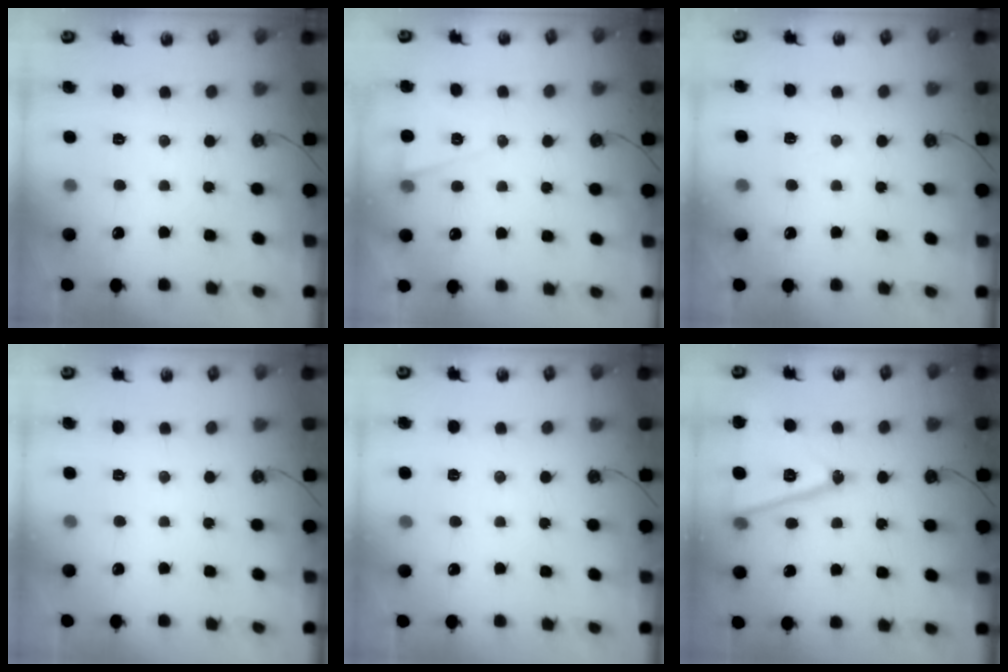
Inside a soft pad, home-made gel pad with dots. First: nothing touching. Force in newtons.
{"total": 5.5, "press": 3.3, "slide": 4.4}
{"total": 3.6, "press": 3.2, "slide": 1.6}
{"total": 0.0}
{"total": 5.2, "press": 2.6, "slide": 4.5}
{"total": 16.5, "press": 16.2, "slide": 3.3}